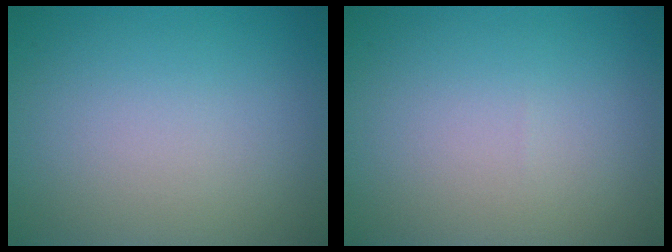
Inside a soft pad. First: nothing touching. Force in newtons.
{"total": 0.0}